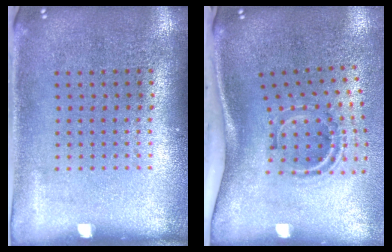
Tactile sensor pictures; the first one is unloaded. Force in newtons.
{"total": 2.1, "press": 1.2, "slide": 1.8}